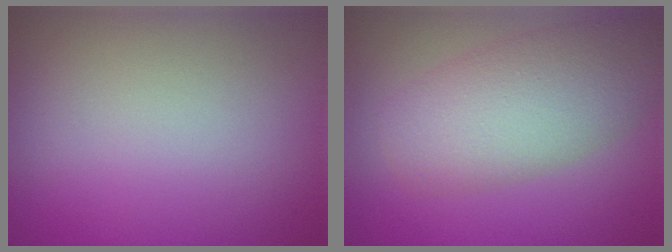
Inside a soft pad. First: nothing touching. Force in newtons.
{"total": 6.5, "press": 6.5, "slide": 0.4}